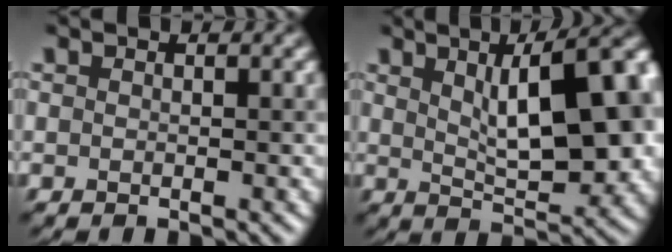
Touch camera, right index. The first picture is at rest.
{"total": 11.7, "force": [2.9, 4.0, 10.6], "torque": [-0.110, 0.025, 0.039]}